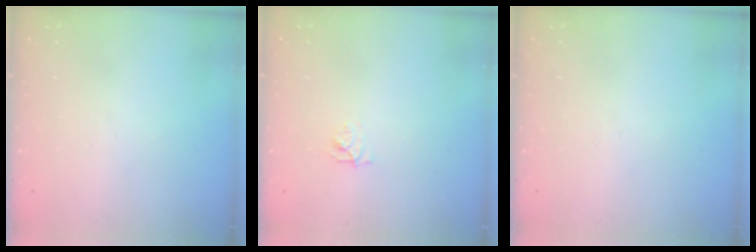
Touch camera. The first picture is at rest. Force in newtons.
{"total": 4.4, "press": 4.3, "slide": 0.5}
{"total": 0.0}